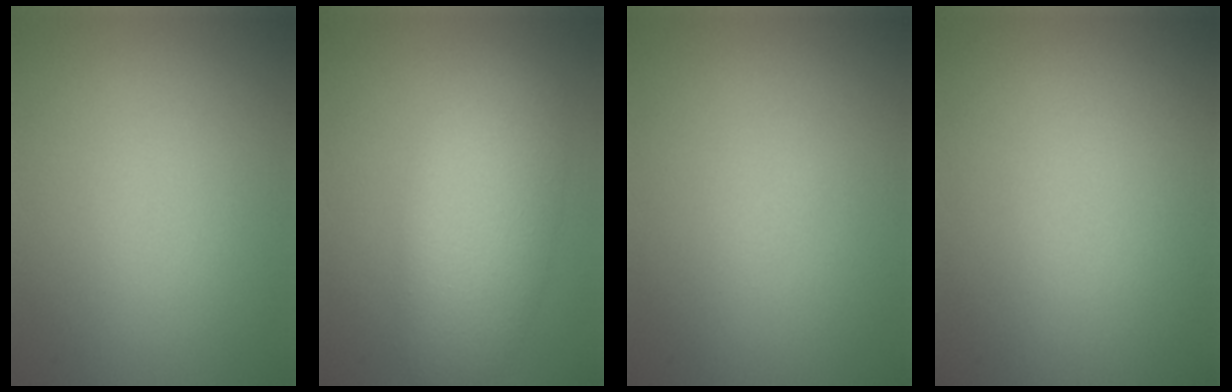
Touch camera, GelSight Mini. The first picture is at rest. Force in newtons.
{"total": 5.8, "press": 5.8, "slide": 0.1}
{"total": 0.0}
{"total": 0.0}